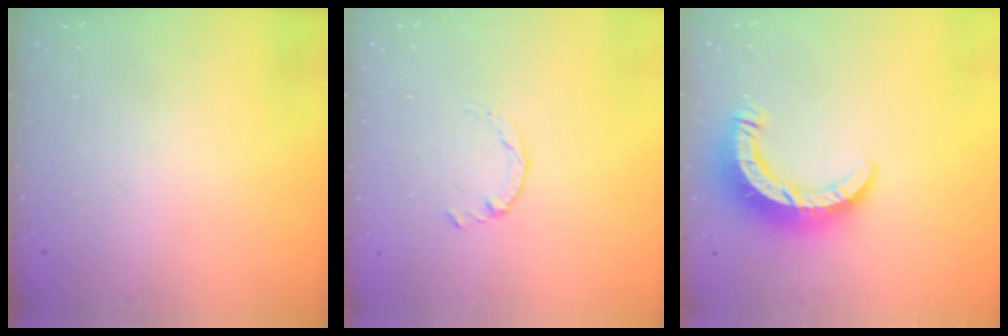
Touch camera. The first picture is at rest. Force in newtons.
{"total": 0.0}
{"total": 9.6, "press": 9.6, "slide": 1.0}